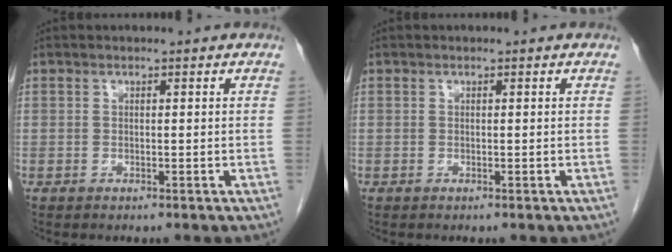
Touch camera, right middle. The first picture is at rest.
{"total": 0.0}